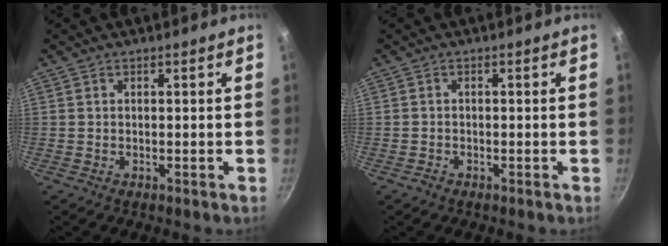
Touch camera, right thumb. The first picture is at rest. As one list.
[{"total": 0.8, "force": [-0.7, 0.5, 0.1], "torque": [-0.008, 0.007, -0.013]}]